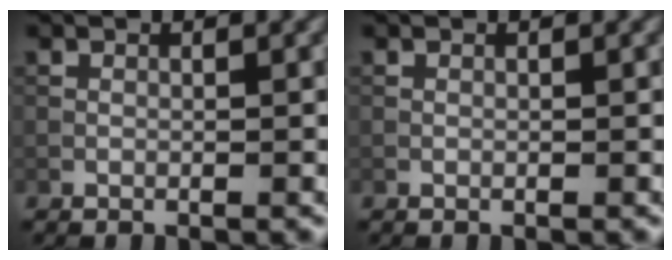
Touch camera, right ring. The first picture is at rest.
{"total": 0.0}